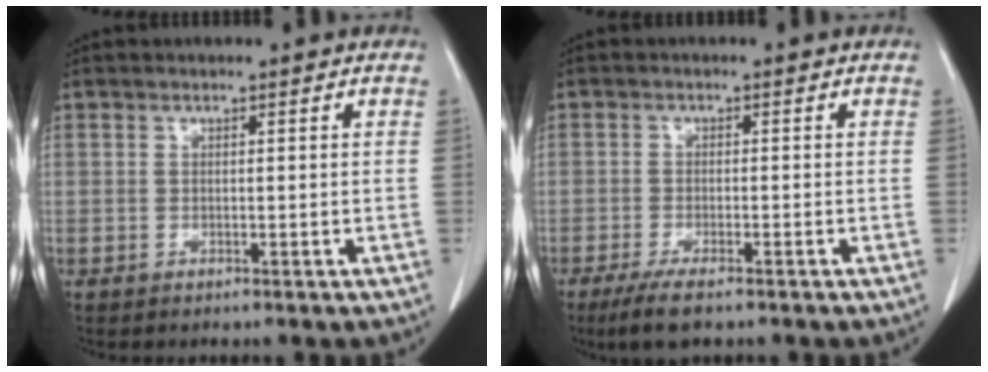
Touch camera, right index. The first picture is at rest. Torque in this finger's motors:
{"motor_torque": [0.05, -0.06, 0.27, 0.07]}